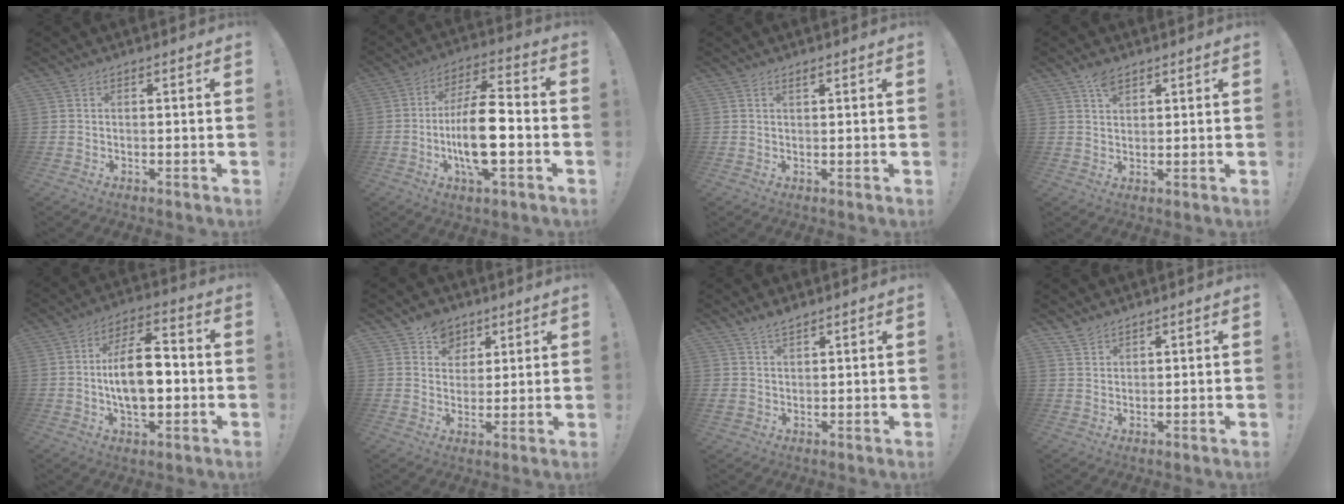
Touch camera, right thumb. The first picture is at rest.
{"total": 15.8, "force": [-3.1, 5.6, 14.5], "torque": [-0.259, 0.008, -0.057]}
{"total": 0.9, "force": [0.7, 0.2, 0.6], "torque": [-0.009, -0.001, 0.011]}
{"total": 4.4, "force": [2.8, 2.4, 2.3], "torque": [-0.027, -0.014, 0.050]}
{"total": 13.8, "force": [-1.3, 7.1, 11.8], "torque": [-0.214, 0.008, -0.028]}
{"total": 7.8, "force": [4.3, 6.4, 1.0], "torque": [-0.008, -0.035, 0.085]}
{"total": 4.5, "force": [3.4, 2.4, 1.5], "torque": [-0.029, -0.018, 0.066]}
{"total": 3.1, "force": [2.7, 1.3, 0.8], "torque": [-0.012, -0.017, 0.052]}